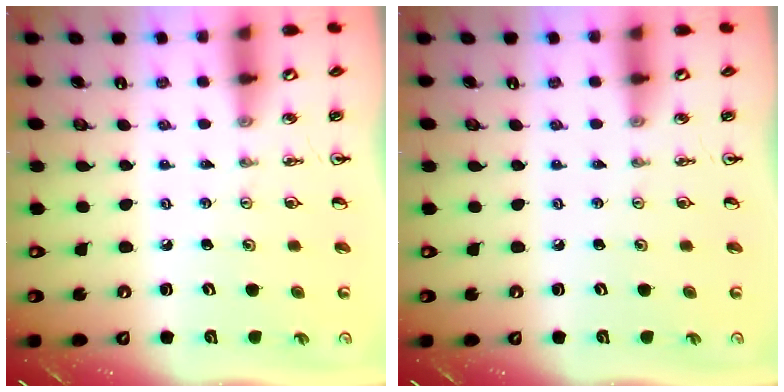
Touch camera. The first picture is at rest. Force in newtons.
{"total": 0.0}